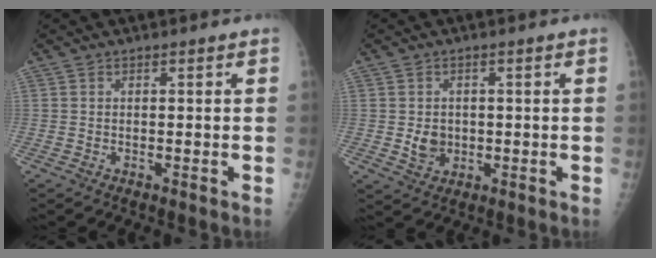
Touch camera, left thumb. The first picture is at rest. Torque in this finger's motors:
{"motor_torque": [-0.06, 0.05, 0.07, 0.03, 0.02]}